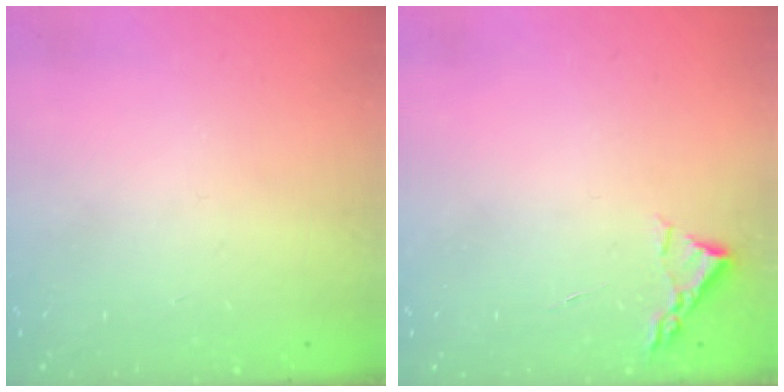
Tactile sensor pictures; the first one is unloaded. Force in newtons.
{"total": 2.2, "press": 2.2, "slide": 0.3}